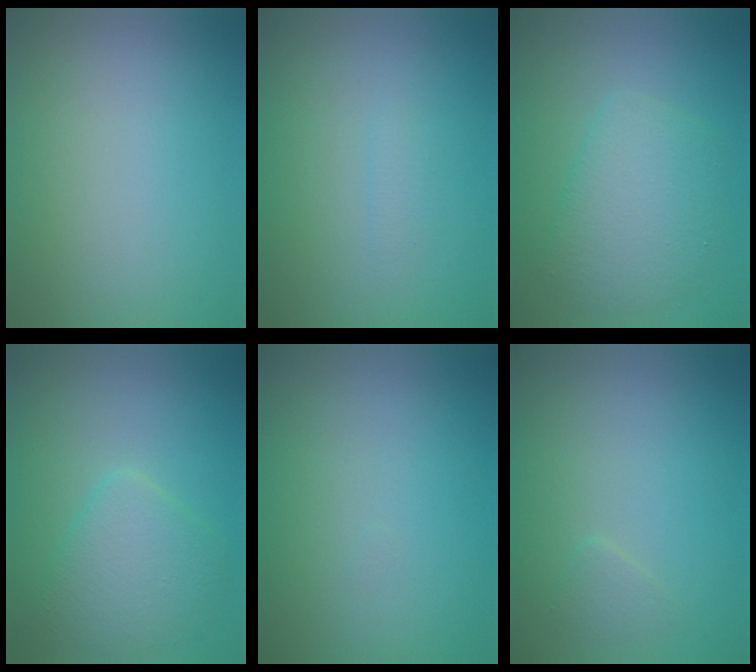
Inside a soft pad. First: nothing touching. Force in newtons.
{"total": 0.7, "press": 0.7, "slide": 0.0}
{"total": 4.4, "press": 4.4, "slide": 0.1}
{"total": 4.0, "press": 4.0, "slide": 0.0}
{"total": 0.0}
{"total": 0.8, "press": 0.8, "slide": 0.1}